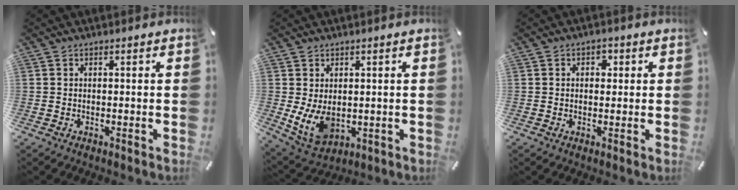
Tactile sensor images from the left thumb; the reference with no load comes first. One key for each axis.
{"total": 7.6, "fx": 0.5, "fy": 5.5, "fz": 5.2, "tx": -0.107, "ty": -0.011, "tz": 0.011}
{"total": 2.2, "fx": 0.4, "fy": 1.7, "fz": 1.2, "tx": -0.011, "ty": 0.002, "tz": 0.000}